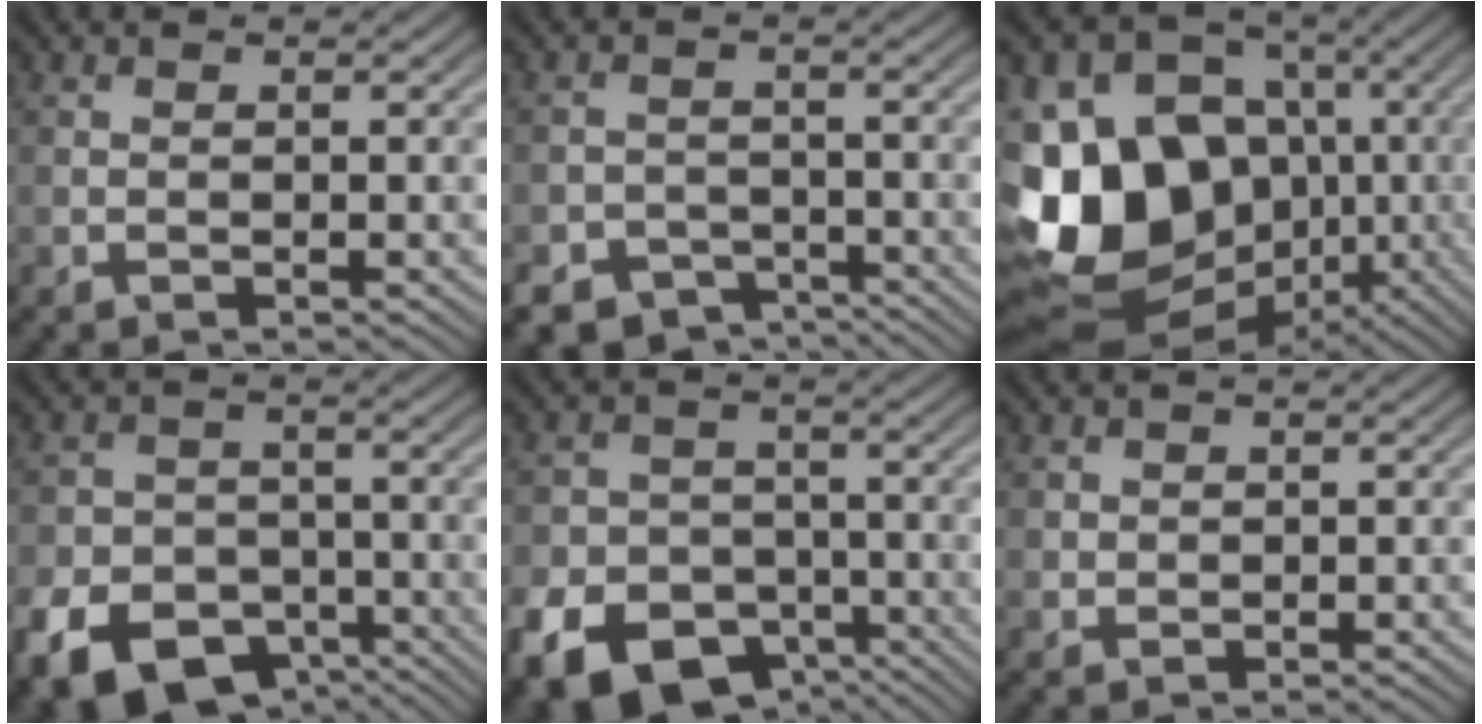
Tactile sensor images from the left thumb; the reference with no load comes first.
{"total": 6.3, "force": [-4.8, 3.7, 1.5], "torque": [-0.017, -0.012, -0.074]}
{"total": 18.4, "force": [-3.7, 14.8, 10.4], "torque": [-0.242, -0.012, -0.064]}
{"total": 11.6, "force": [-6.7, 7.8, 5.4], "torque": [-0.115, -0.029, -0.116]}
{"total": 12.8, "force": [-7.3, 8.9, 5.5], "torque": [-0.118, -0.036, -0.125]}
{"total": 1.5, "force": [0.4, 1.4, 0.4], "torque": [-0.010, -0.006, 0.007]}